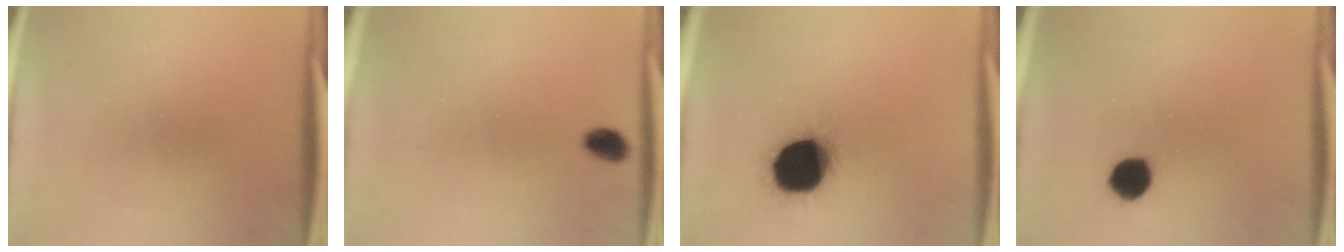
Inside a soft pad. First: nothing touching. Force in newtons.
{"total": 2.7}
{"total": 19.4}
{"total": 6.1}